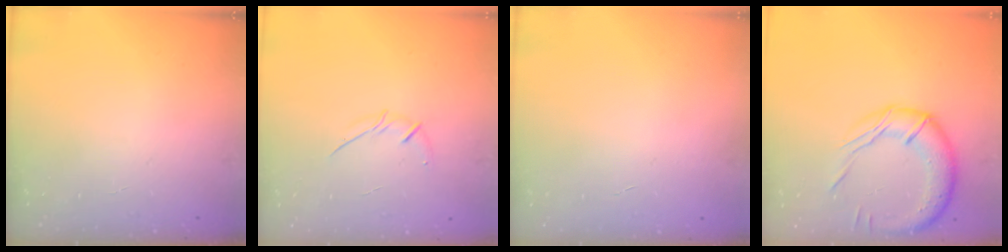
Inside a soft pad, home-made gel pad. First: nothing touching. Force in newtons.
{"total": 5.6, "press": 5.6, "slide": 0.7}
{"total": 0.0}
{"total": 17.1, "press": 17.0, "slide": 1.9}